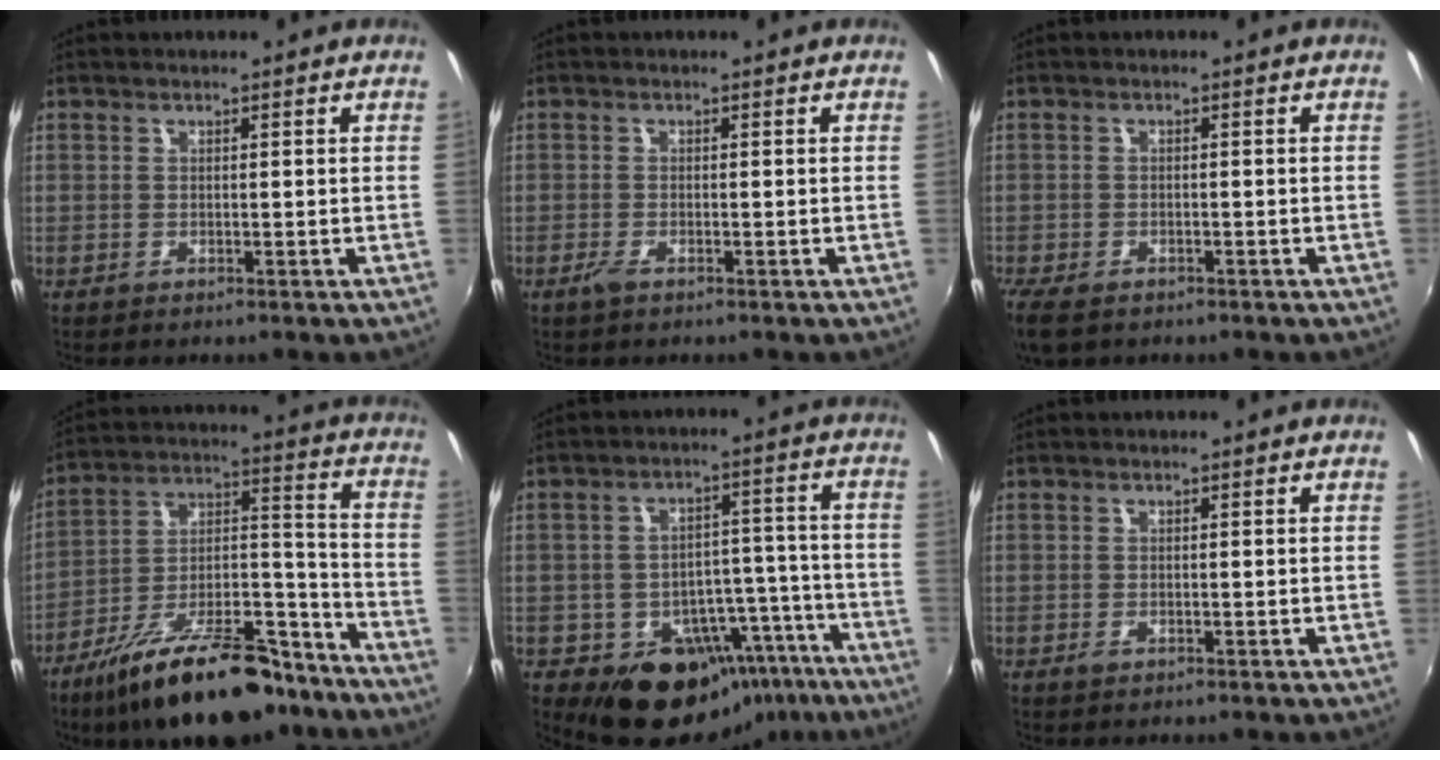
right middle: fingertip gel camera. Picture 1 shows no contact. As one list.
[{"total": 1.7, "force": [-1.2, 0.5, 1.2], "torque": [-0.027, -0.005, -0.023]}, {"total": 5.6, "force": [-3.9, 2.6, 3.1], "torque": [-0.079, -0.021, -0.070]}, {"total": 24.2, "force": [-17.5, 8.8, 14.2], "torque": [-0.233, 0.010, -0.263]}, {"total": 15.9, "force": [-10.5, 10.5, 5.5], "torque": [-0.083, 0.048, -0.112]}, {"total": 0.8, "force": [-0.5, 0.5, 0.5], "torque": [-0.009, -0.003, -0.009]}]